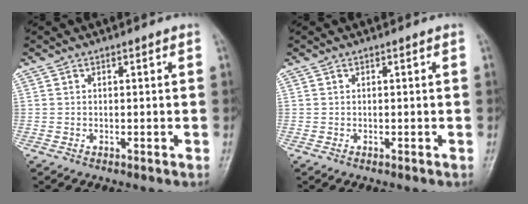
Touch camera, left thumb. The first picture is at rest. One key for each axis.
{"total": 0.0}